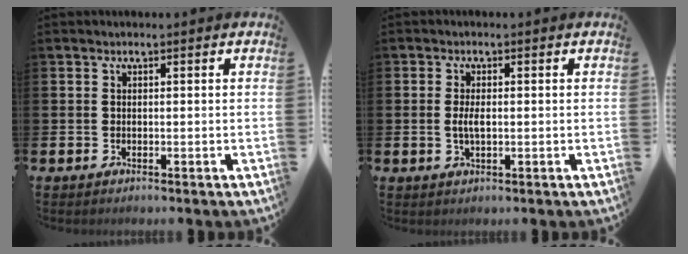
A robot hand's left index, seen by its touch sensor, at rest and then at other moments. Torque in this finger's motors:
{"motor_torque": [0.58, 0.07, 0.09, 0.11]}